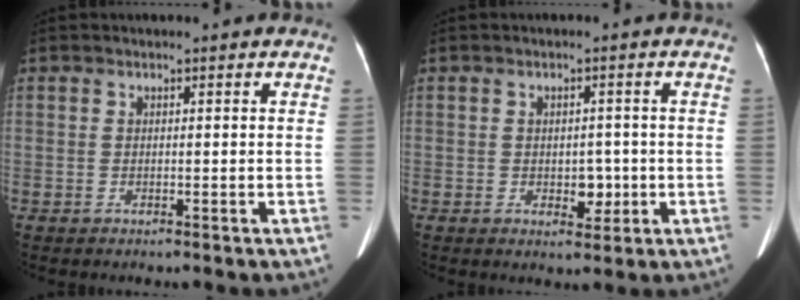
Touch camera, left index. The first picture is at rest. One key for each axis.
{"total": 3.2, "fx": -0.8, "fy": 2.1, "fz": 2.3, "tx": -0.031, "ty": 0.000, "tz": -0.004}